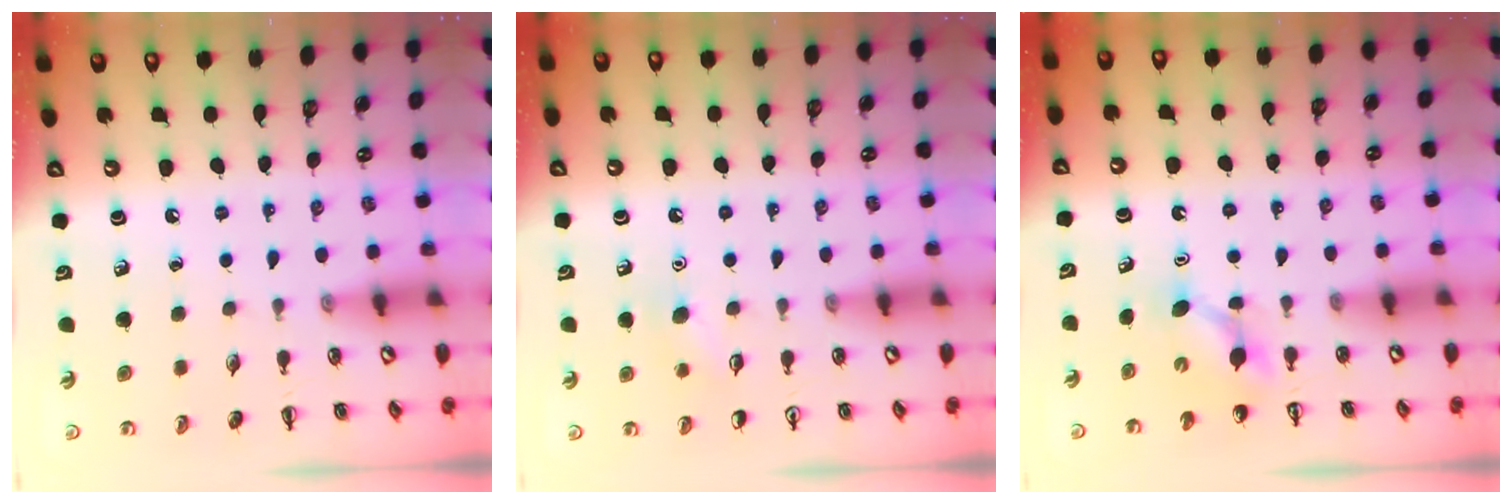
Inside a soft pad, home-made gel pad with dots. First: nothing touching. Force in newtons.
{"total": 5.2, "press": 5.0, "slide": 1.4}
{"total": 4.0, "press": 3.9, "slide": 0.9}